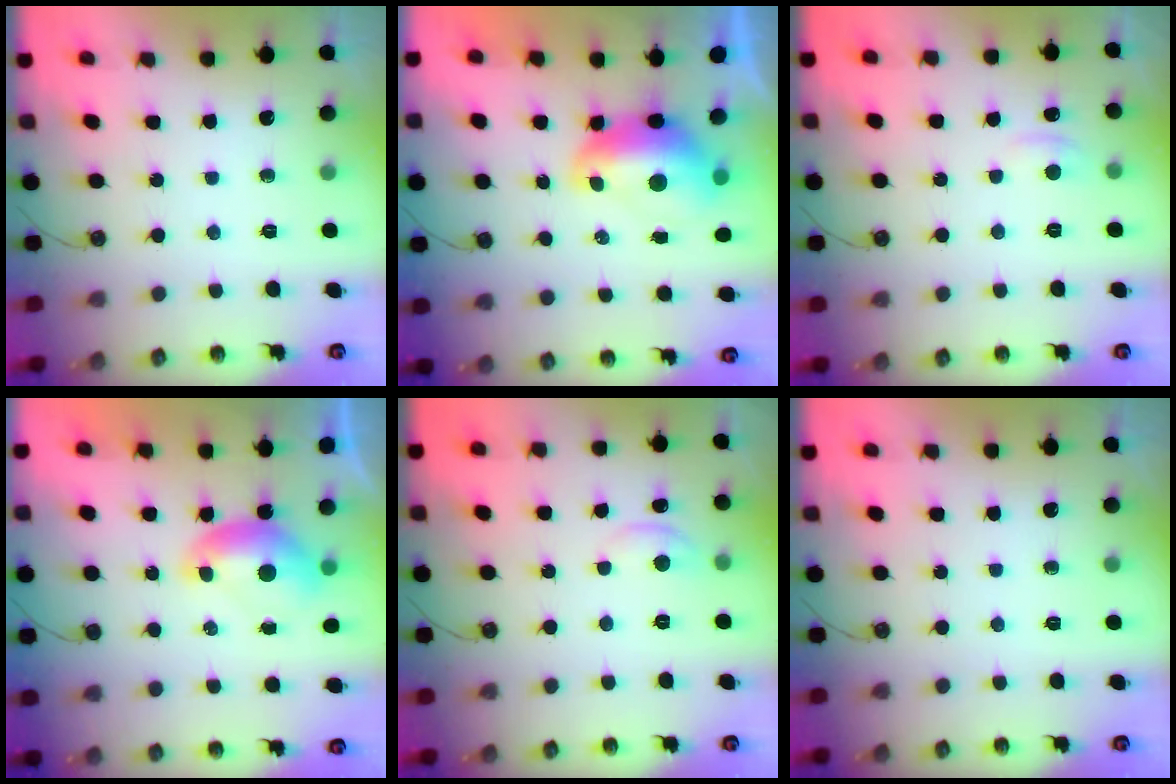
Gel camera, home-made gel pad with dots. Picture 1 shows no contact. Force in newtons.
{"total": 2.8, "press": 2.8, "slide": 0.7}
{"total": 0.8, "press": 0.2, "slide": 0.8}
{"total": 0.6, "press": 0.5, "slide": 0.3}
{"total": 1.1, "press": 1.1, "slide": 0.2}
{"total": 0.0}